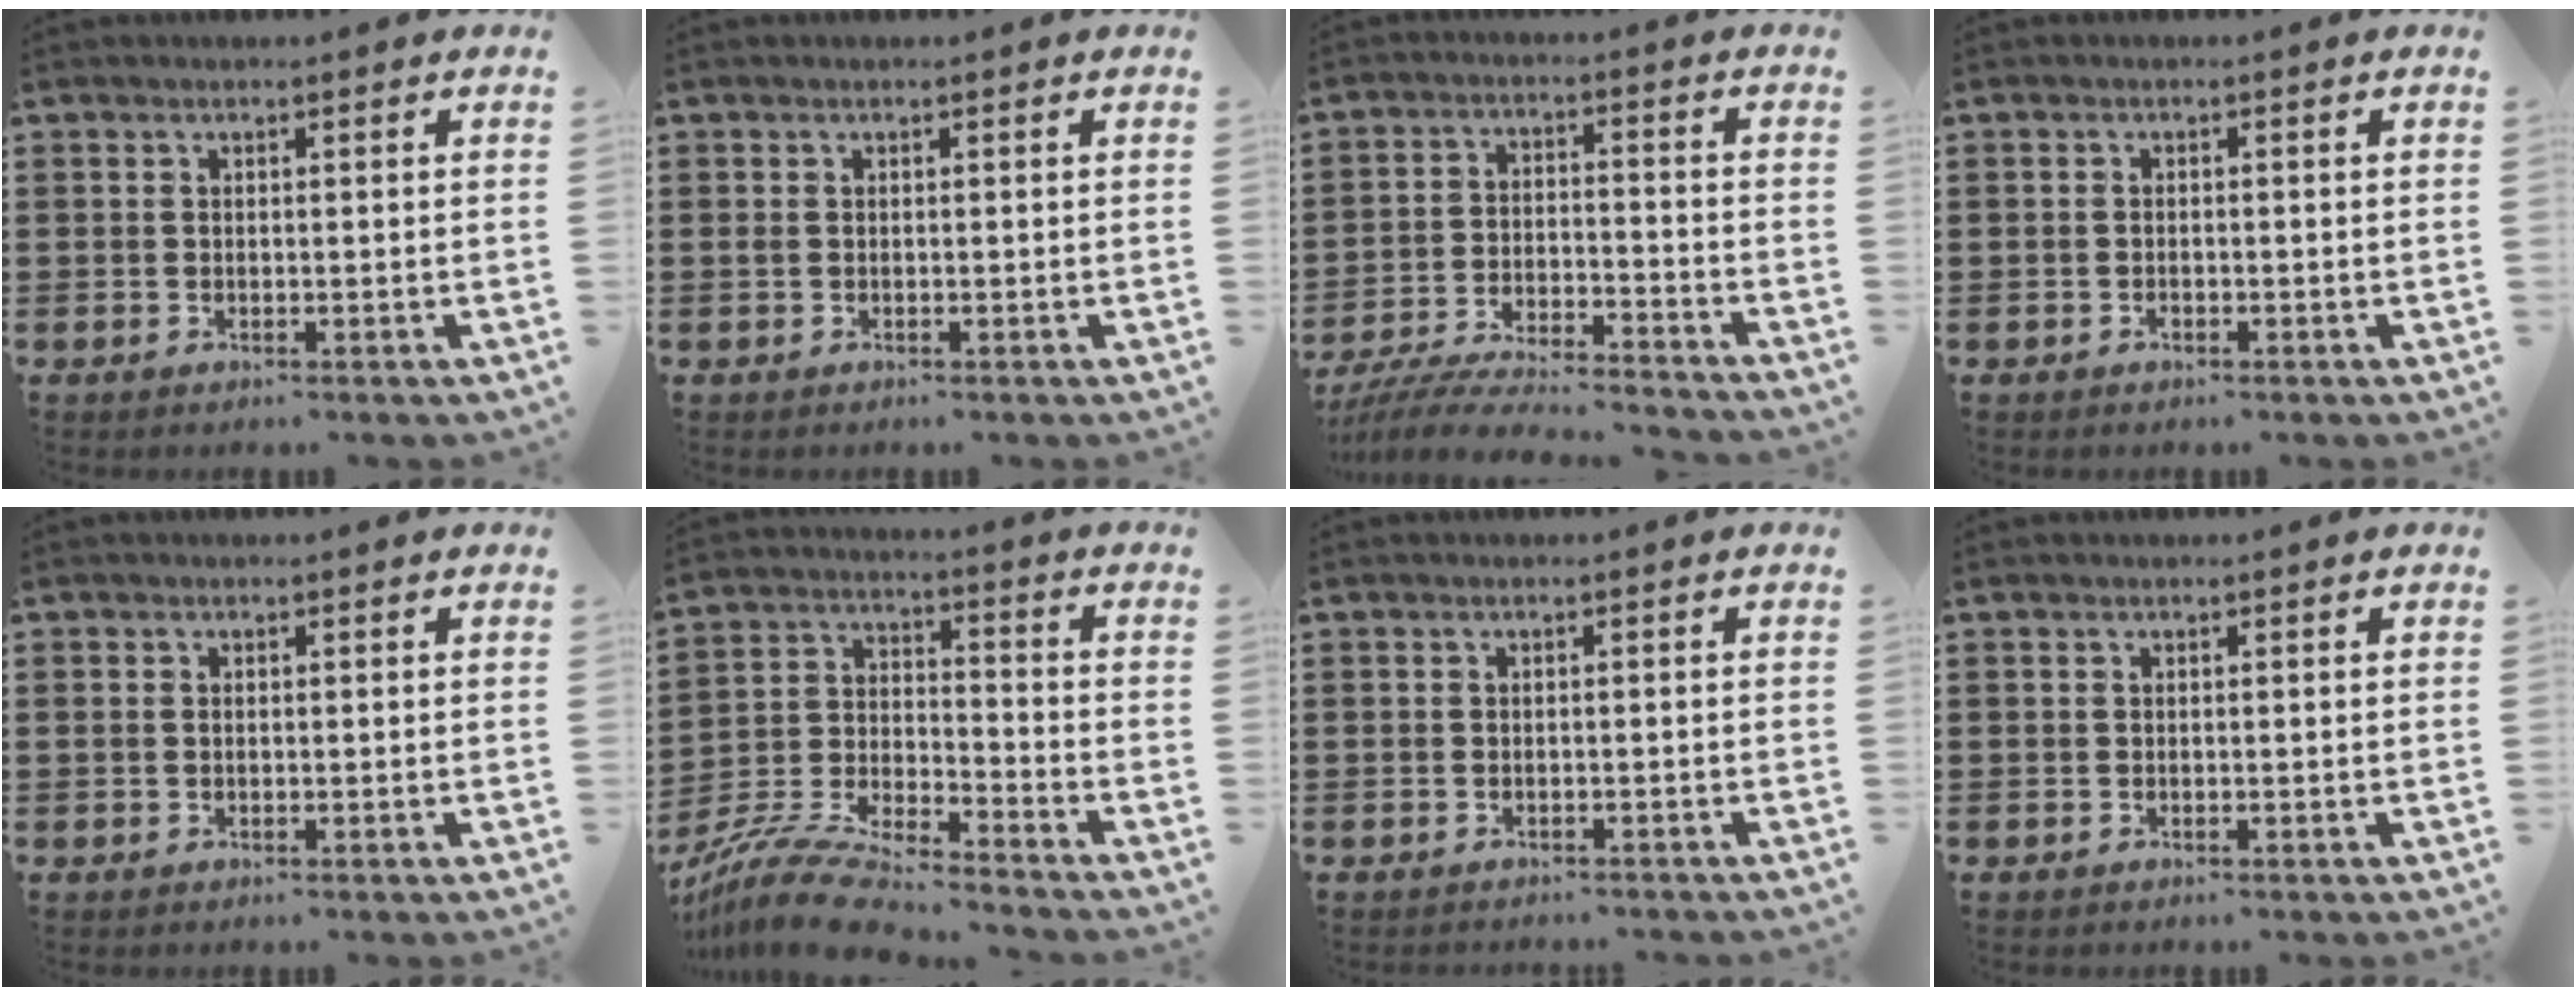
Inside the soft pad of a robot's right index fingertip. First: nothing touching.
{"total": 0.9, "force": [0.0, 0.4, 0.8], "torque": [-0.024, -0.001, -0.004]}
{"total": 6.8, "force": [-6.5, 0.2, 1.7], "torque": [-0.044, -0.003, -0.130]}
{"total": 0.7, "force": [-0.4, 0.4, 0.4], "torque": [-0.009, -0.003, -0.007]}
{"total": 0.5, "force": [0.0, 0.4, 0.3], "torque": [-0.009, 0.001, 0.000]}
{"total": 10.0, "force": [-9.3, 0.7, 3.6], "torque": [-0.087, 0.007, -0.189]}
{"total": 0.8, "force": [-0.8, -0.1, 0.0], "torque": [-0.001, -0.002, -0.017]}
{"total": 0.0}